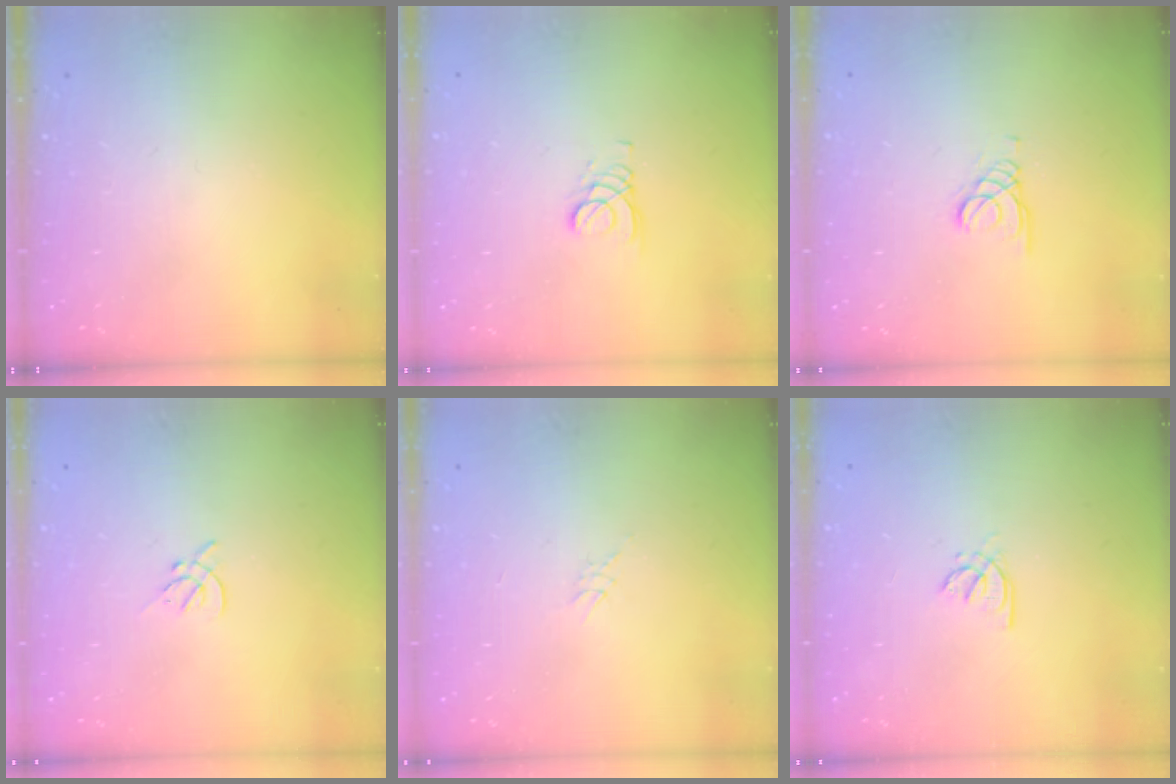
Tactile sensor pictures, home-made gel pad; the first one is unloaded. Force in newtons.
{"total": 2.1, "press": 2.1, "slide": 0.1}
{"total": 1.3, "press": 1.3, "slide": 0.1}
{"total": 2.2, "press": 2.1, "slide": 0.6}
{"total": 2.6, "press": 2.6, "slide": 0.2}
{"total": 1.4, "press": 1.3, "slide": 0.4}